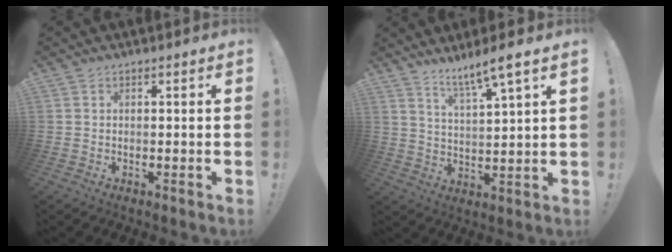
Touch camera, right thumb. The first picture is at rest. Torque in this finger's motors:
{"motor_torque": [-0.12, 0.03, -0.13, 1.12, 0.08]}